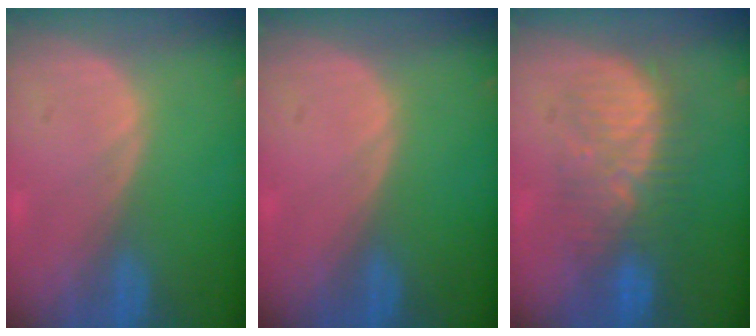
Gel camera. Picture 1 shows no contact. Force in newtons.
{"total": 0.0}
{"total": 8.7, "press": 8.5, "slide": 1.8}